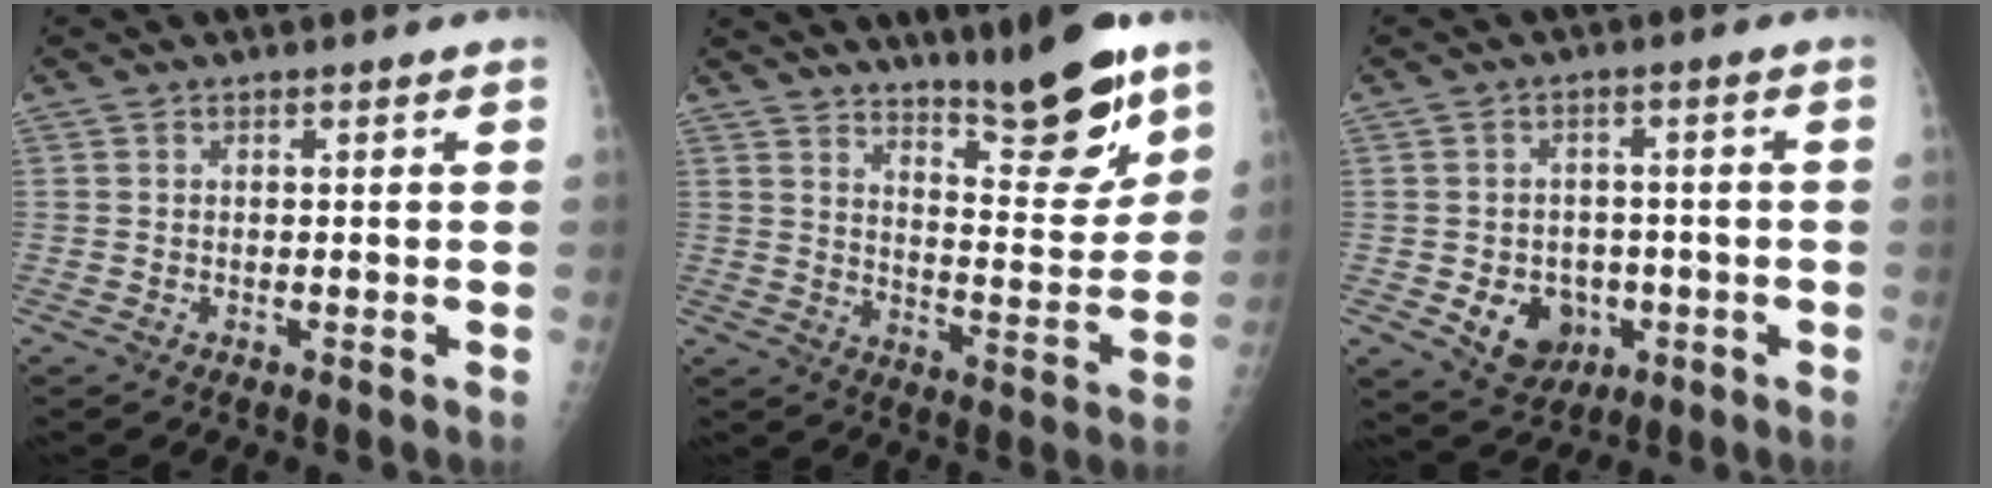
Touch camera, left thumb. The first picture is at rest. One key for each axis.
{"total": 15.3, "fx": 11.2, "fy": 3.1, "fz": 9.8, "tx": -0.110, "ty": -0.086, "tz": 0.180}
{"total": 8.3, "fx": -2.4, "fy": 6.8, "fz": 4.2, "tx": -0.036, "ty": 0.012, "tz": -0.025}